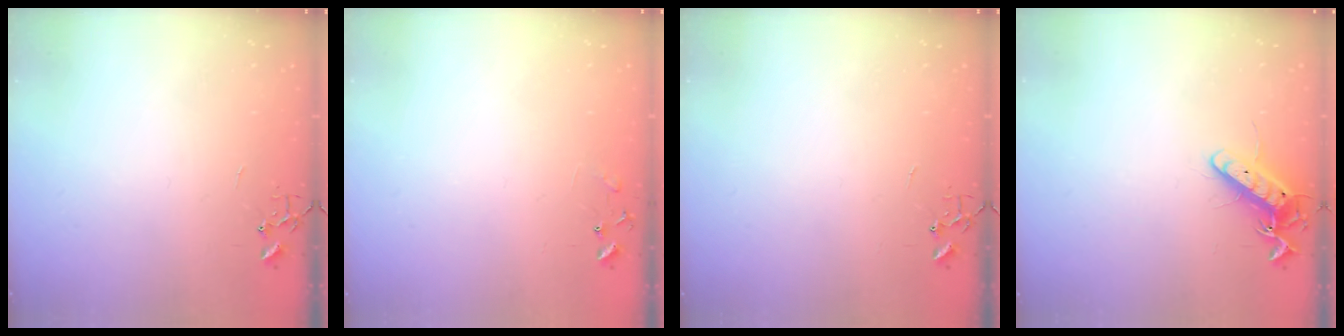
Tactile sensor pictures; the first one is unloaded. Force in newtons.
{"total": 6.4, "press": 6.4, "slide": 0.4}
{"total": 0.0}
{"total": 12.4, "press": 12.4, "slide": 0.9}